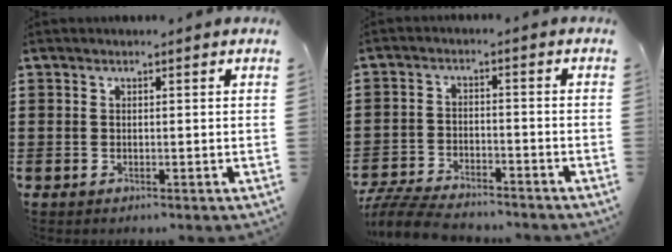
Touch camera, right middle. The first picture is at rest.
{"total": 6.5, "force": [-6.1, 1.0, 1.8], "torque": [-0.049, 0.001, -0.123]}